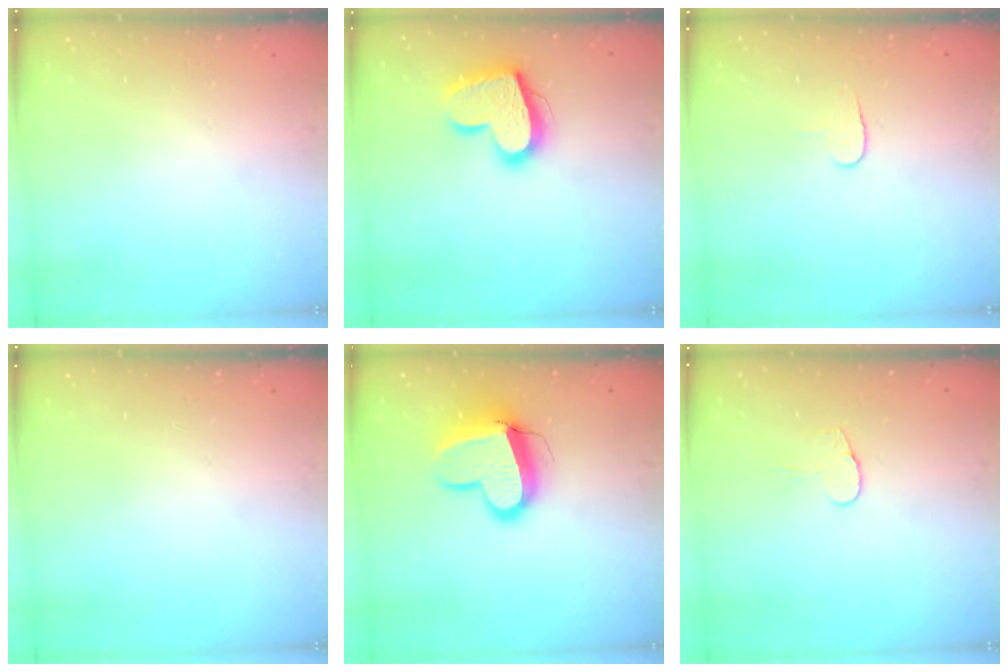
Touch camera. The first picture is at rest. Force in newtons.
{"total": 17.7, "press": 17.7, "slide": 1.5}
{"total": 4.5, "press": 4.5, "slide": 0.5}
{"total": 0.0}
{"total": 13.6, "press": 13.5, "slide": 1.7}
{"total": 5.6, "press": 5.6, "slide": 0.4}